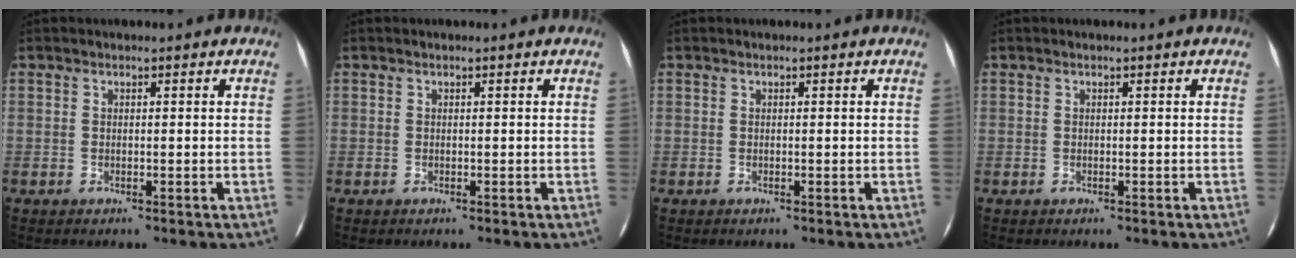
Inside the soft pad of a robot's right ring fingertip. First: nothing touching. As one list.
[{"total": 0.0}, {"total": 0.0}, {"total": 0.0}]